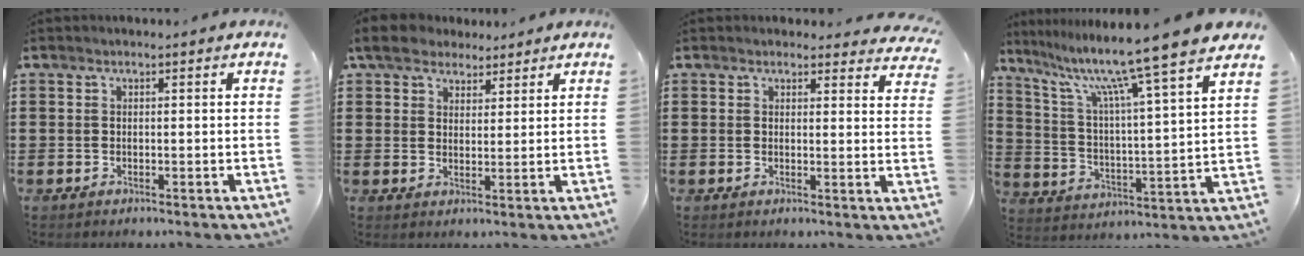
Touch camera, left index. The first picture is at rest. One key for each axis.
{"total": 5.3, "fx": 4.3, "fy": 2.8, "fz": 1.4, "tx": -0.041, "ty": 0.003, "tz": 0.078}
{"total": 2.2, "fx": 2.0, "fy": 0.6, "fz": 0.3, "tx": -0.006, "ty": -0.006, "tz": 0.036}
{"total": 11.3, "fx": 9.4, "fy": -1.2, "fz": 6.2, "tx": -0.149, "ty": -0.068, "tz": 0.145}